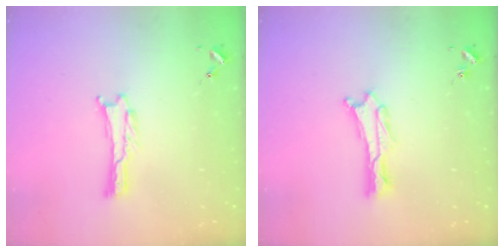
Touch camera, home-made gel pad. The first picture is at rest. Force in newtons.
{"total": 0.9, "press": 0.9, "slide": 0.2}